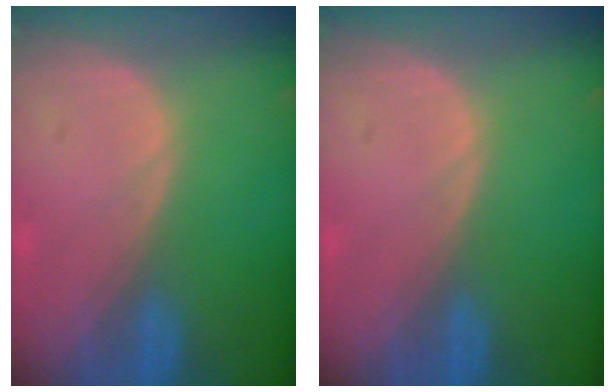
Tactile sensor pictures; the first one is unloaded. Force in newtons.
{"total": 0.0}